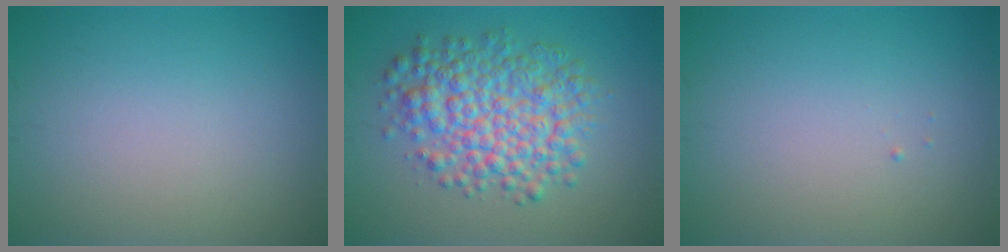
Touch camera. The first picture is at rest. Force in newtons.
{"total": 6.8, "press": 6.8, "slide": 0.0}
{"total": 0.0}